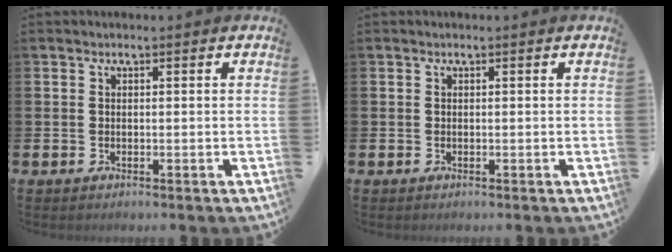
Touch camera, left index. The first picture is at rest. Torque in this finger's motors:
{"motor_torque": [-0.01, 0.01, 0.00, 0.00]}